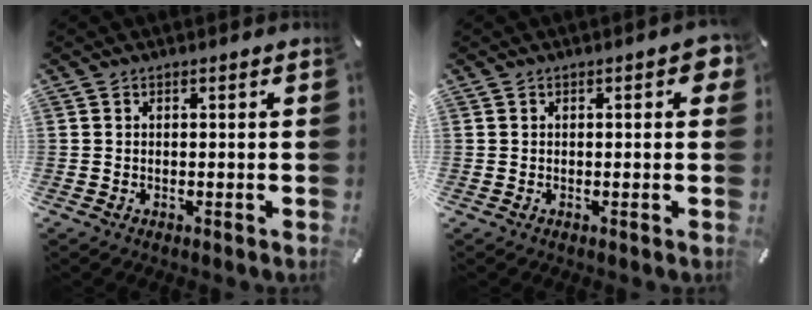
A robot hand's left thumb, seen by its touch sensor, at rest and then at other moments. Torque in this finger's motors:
{"motor_torque": [0.72, 0.98, 0.24, -0.34, 0.09]}